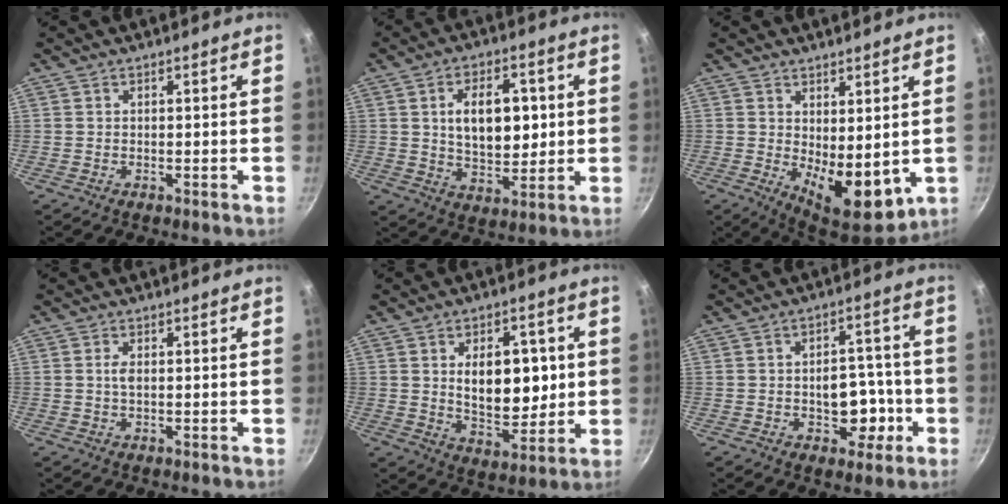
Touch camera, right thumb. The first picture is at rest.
{"total": 12.6, "force": [2.1, 7.5, 9.9], "torque": [-0.126, -0.006, 0.038]}
{"total": 10.3, "force": [0.6, 5.0, 8.9], "torque": [-0.105, -0.030, 0.021]}
{"total": 1.6, "force": [0.2, 0.6, 1.4], "torque": [-0.028, 0.000, 0.004]}
{"total": 13.8, "force": [1.9, 8.2, 10.9], "torque": [-0.115, -0.019, 0.036]}
{"total": 9.3, "force": [-2.6, 6.3, 6.3], "torque": [-0.042, 0.024, -0.029]}